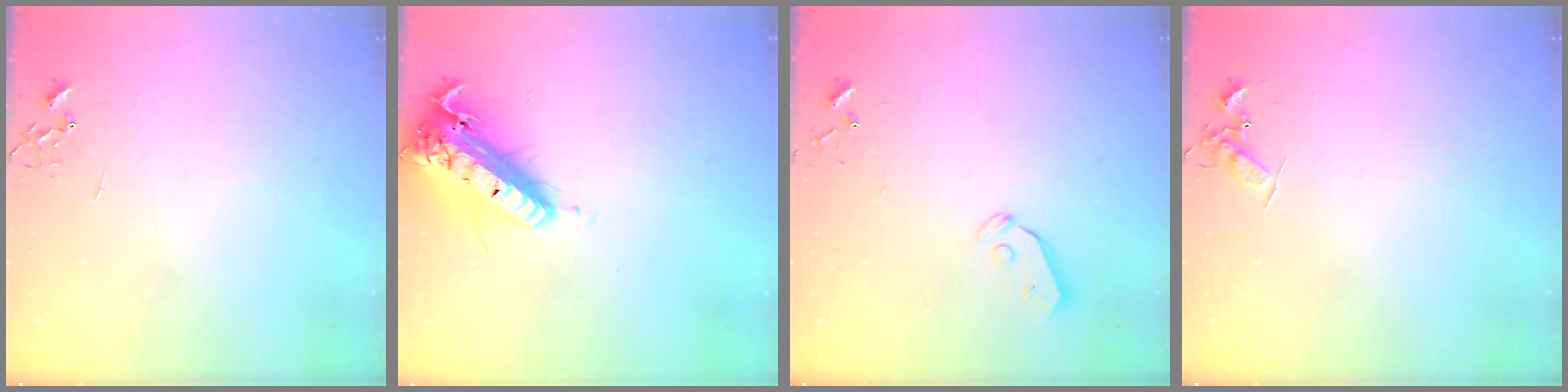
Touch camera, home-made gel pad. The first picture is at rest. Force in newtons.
{"total": 21.3, "press": 20.9, "slide": 4.2}
{"total": 5.6, "press": 5.6, "slide": 0.7}
{"total": 7.2, "press": 7.2, "slide": 0.9}